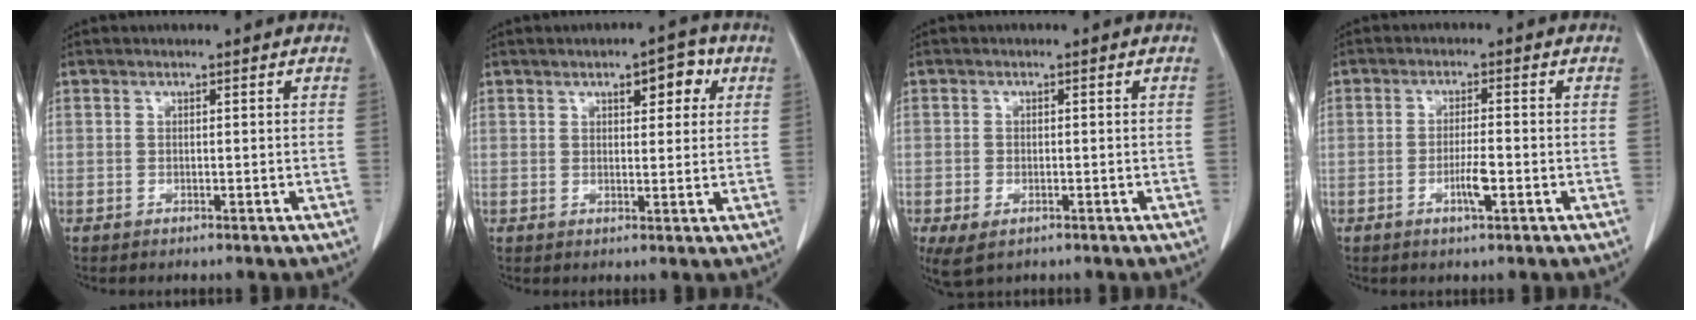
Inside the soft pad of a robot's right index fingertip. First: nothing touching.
{"total": 5.6, "force": [2.3, 2.4, 4.5], "torque": [-0.061, 0.014, 0.033]}
{"total": 6.6, "force": [-3.4, 4.0, 4.0], "torque": [-0.088, -0.006, -0.049]}
{"total": 4.0, "force": [-1.5, 0.7, 3.6], "torque": [-0.069, 0.000, -0.025]}